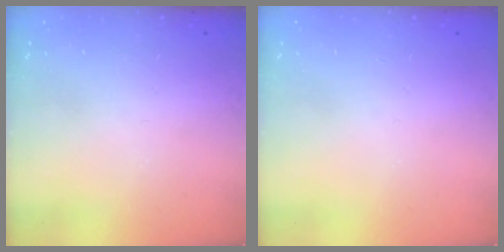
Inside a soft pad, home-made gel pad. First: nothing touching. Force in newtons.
{"total": 0.0}